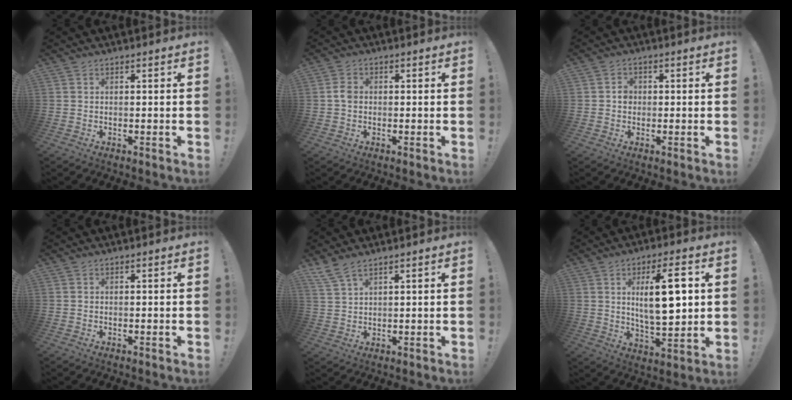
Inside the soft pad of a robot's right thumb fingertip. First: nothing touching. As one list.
[{"total": 2.7, "force": [-0.5, 2.0, 1.7], "torque": [-0.029, 0.008, -0.009]}, {"total": 2.7, "force": [-0.5, 2.3, 1.4], "torque": [-0.015, 0.005, -0.012]}, {"total": 0.0}, {"total": 4.5, "force": [3.6, 0.8, 2.6], "torque": [-0.064, -0.013, 0.070]}, {"total": 14.5, "force": [3.1, 4.7, 13.4], "torque": [-0.209, -0.010, 0.040]}]